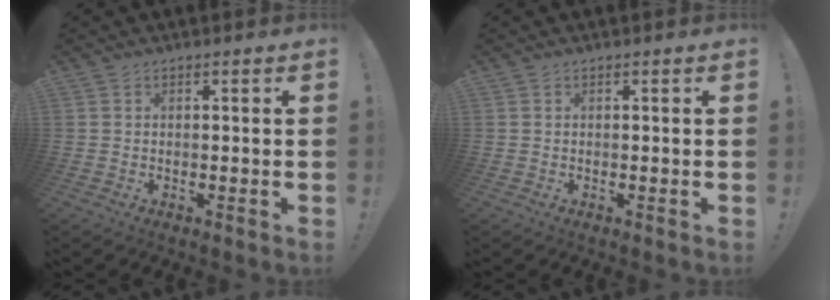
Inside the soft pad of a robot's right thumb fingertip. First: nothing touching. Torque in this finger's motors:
{"motor_torque": [0.00, 0.00, 0.00, 0.00, 0.00]}